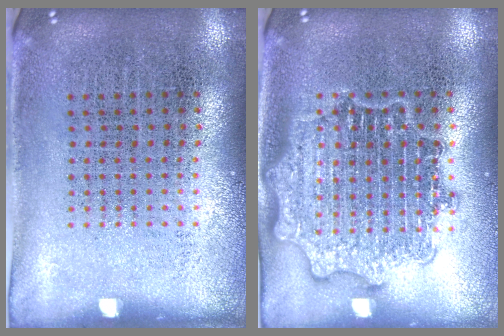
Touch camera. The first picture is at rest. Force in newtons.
{"total": 2.8, "press": 2.8, "slide": 0.4}